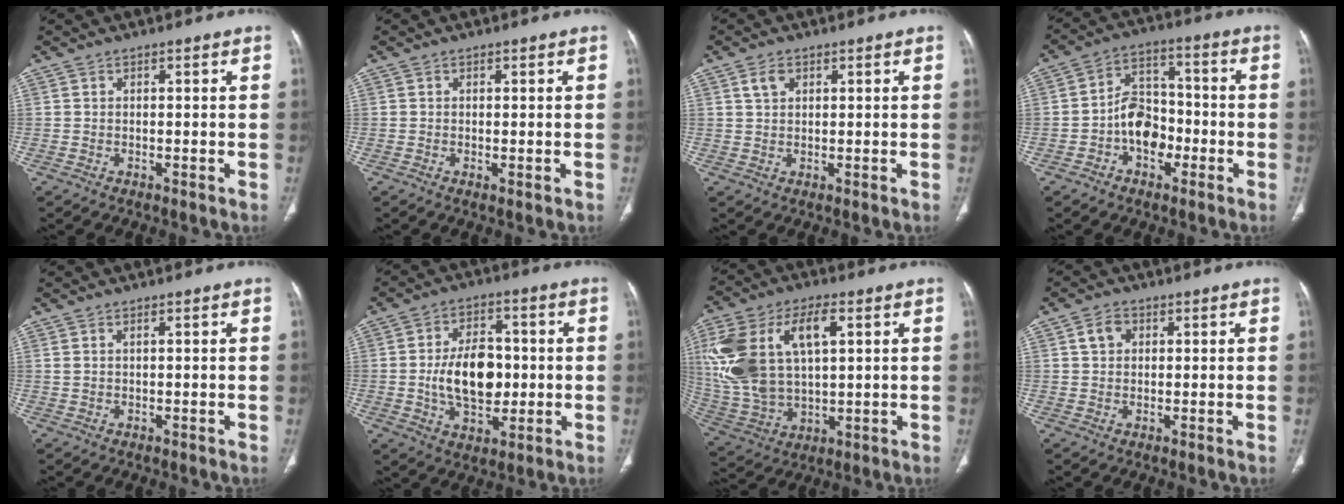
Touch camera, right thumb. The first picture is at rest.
{"total": 0.6, "force": [-0.1, 0.2, 0.5], "torque": [-0.014, -0.003, -0.001]}
{"total": 2.7, "force": [1.3, 1.8, 1.5], "torque": [-0.024, -0.001, 0.028]}
{"total": 9.1, "force": [-2.9, 6.5, 5.7], "torque": [-0.065, 0.040, -0.059]}
{"total": 0.9, "force": [0.4, 0.3, 0.8], "torque": [-0.024, 0.009, 0.015]}
{"total": 12.8, "force": [-0.5, 8.2, 9.8], "torque": [-0.135, 0.009, -0.003]}
{"total": 21.5, "force": [5.6, 11.7, 17.2], "torque": [-0.364, 0.003, 0.111]}
{"total": 3.2, "force": [1.1, 2.5, 1.7], "torque": [-0.022, 0.004, 0.021]}